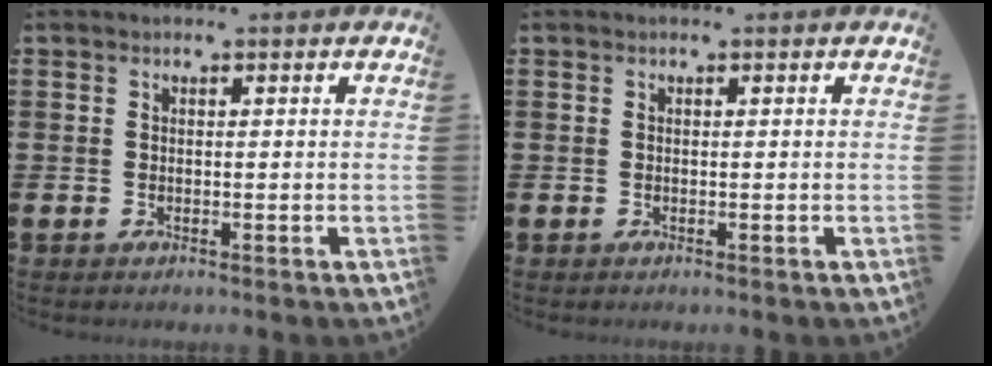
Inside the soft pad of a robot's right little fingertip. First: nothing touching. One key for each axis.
{"total": 0.0}